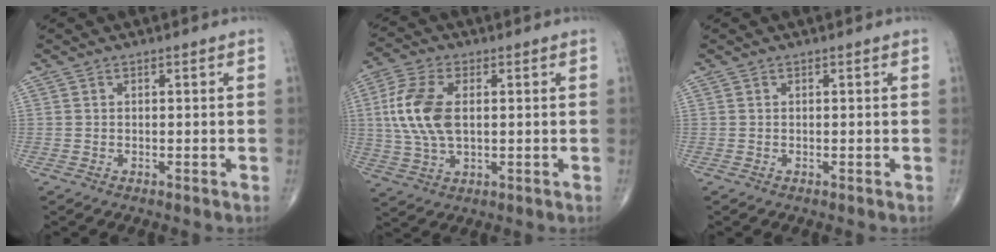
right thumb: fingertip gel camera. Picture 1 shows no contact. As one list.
[{"total": 11.7, "force": [1.5, 6.4, 9.7], "torque": [-0.215, 0.002, 0.029]}, {"total": 0.0}]